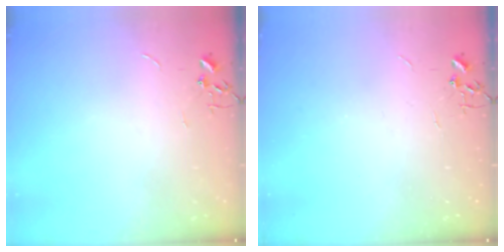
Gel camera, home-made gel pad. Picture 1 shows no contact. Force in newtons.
{"total": 0.0}